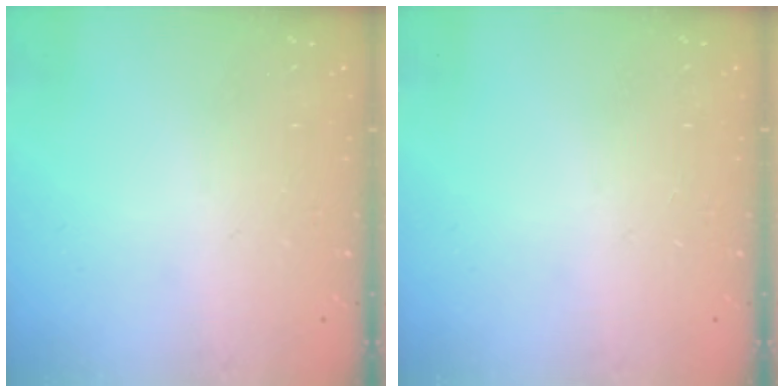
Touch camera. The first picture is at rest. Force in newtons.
{"total": 0.0}